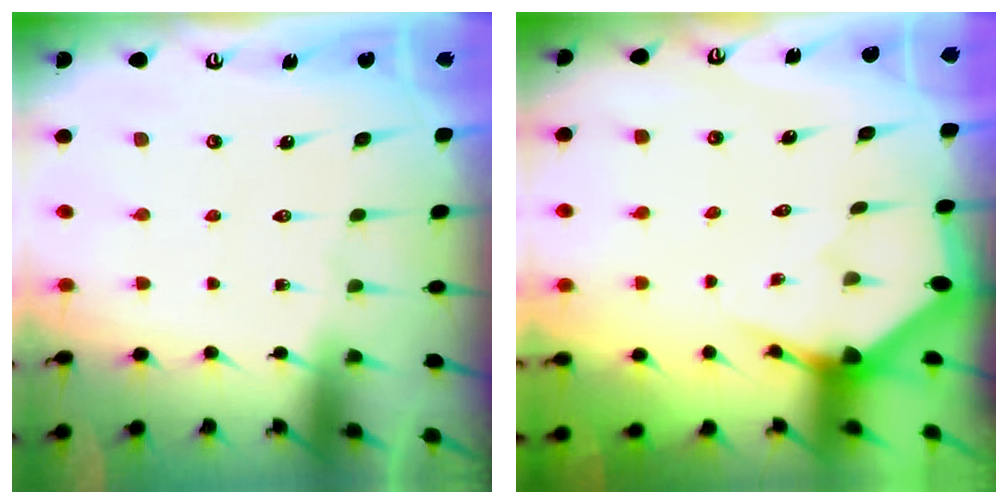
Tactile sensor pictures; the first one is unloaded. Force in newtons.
{"total": 3.3, "press": 3.3, "slide": 0.2}